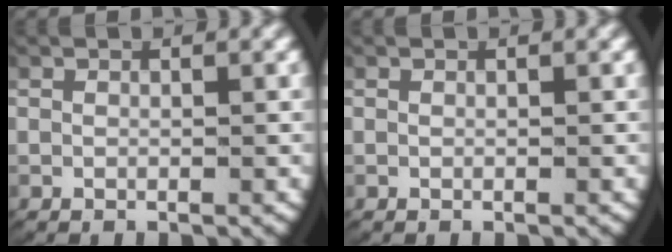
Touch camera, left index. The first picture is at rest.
{"total": 0.0}